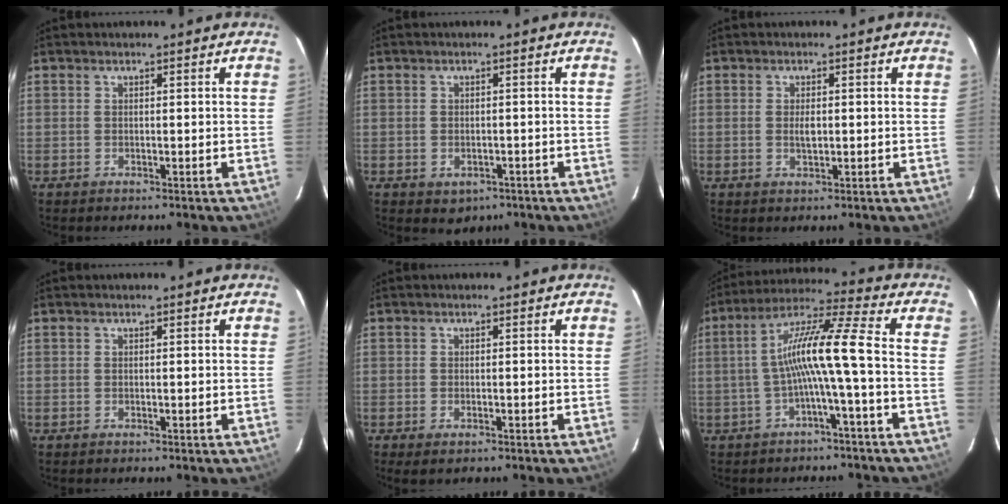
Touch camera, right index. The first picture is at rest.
{"total": 3.4, "force": [-1.5, 2.8, 1.3], "torque": [-0.031, -0.003, -0.007]}
{"total": 2.2, "force": [0.0, 1.1, 1.9], "torque": [-0.033, -0.001, 0.000]}
{"total": 0.0}
{"total": 2.2, "force": [-1.3, 0.9, 1.5], "torque": [-0.028, -0.007, -0.020]}
{"total": 10.4, "force": [-2.3, -0.8, 10.1], "torque": [-0.201, 0.019, -0.040]}